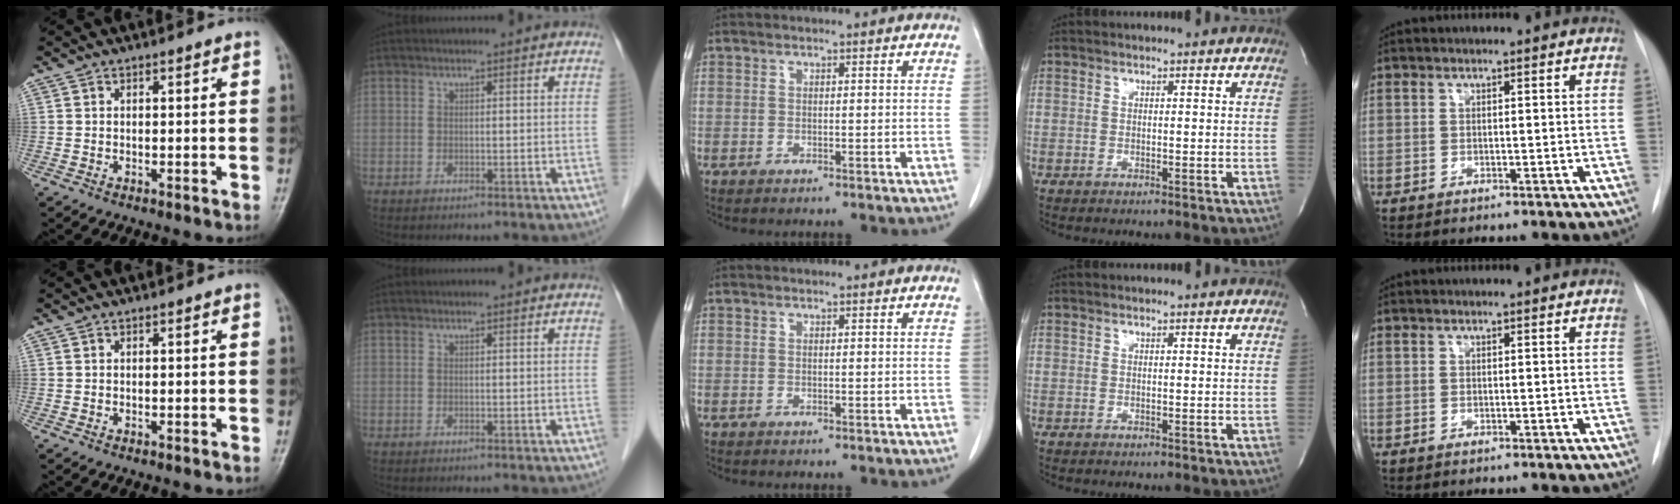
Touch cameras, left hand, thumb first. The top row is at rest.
{}